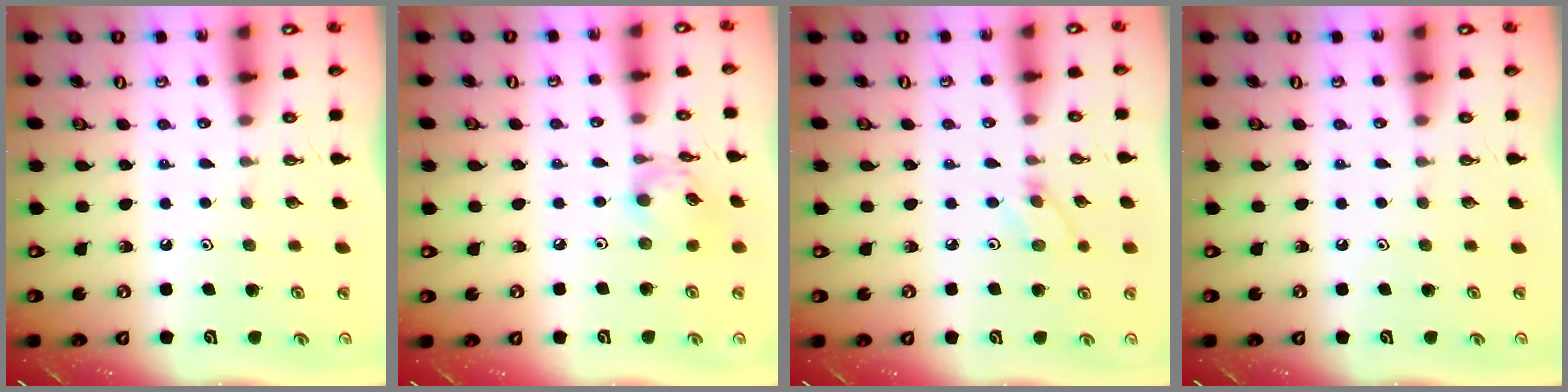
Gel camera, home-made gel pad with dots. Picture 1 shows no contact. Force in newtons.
{"total": 9.9, "press": 9.8, "slide": 0.8}
{"total": 3.8, "press": 3.8, "slide": 0.4}
{"total": 0.0}